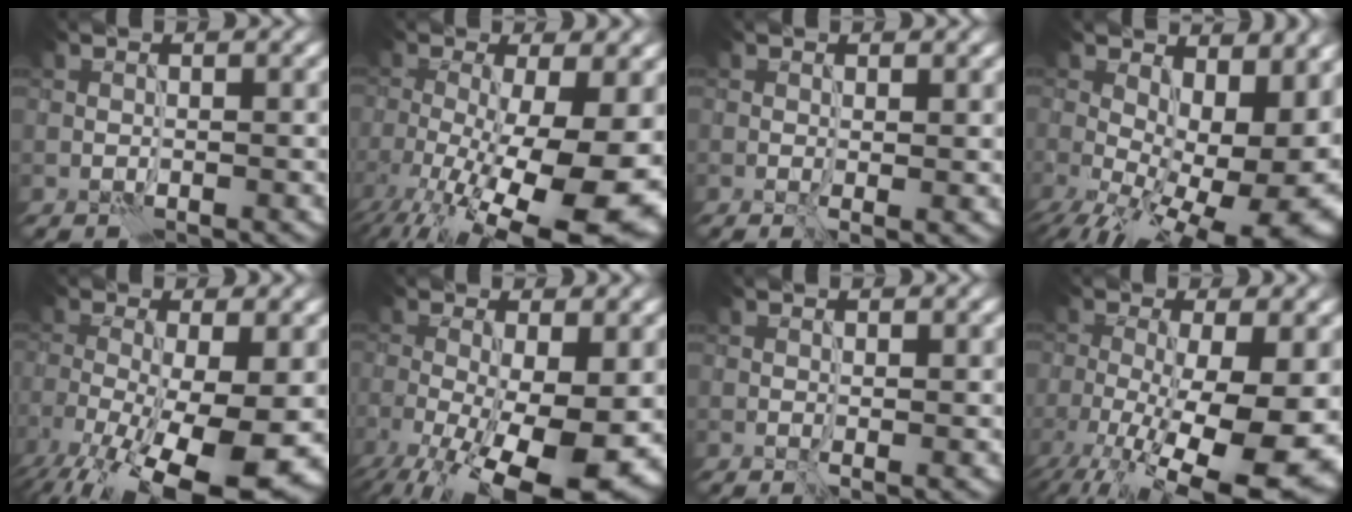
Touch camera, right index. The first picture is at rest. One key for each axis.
{"total": 15.8, "fx": -5.1, "fy": 5.7, "fz": 13.8, "tx": -0.224, "ty": -0.035, "tz": -0.069}
{"total": 1.4, "fx": 0.1, "fy": 0.3, "fz": 1.3, "tx": -0.017, "ty": -0.005, "tz": 0.000}
{"total": 15.4, "fx": -0.9, "fy": 8.3, "fz": 12.9, "tx": -0.188, "ty": -0.039, "tz": 0.019}
{"total": 14.0, "fx": -5.8, "fy": 4.9, "fz": 11.8, "tx": -0.207, "ty": -0.035, "tz": -0.086}
{"total": 13.4, "fx": -4.0, "fy": 5.2, "fz": 11.7, "tx": -0.183, "ty": -0.027, "tz": -0.053}
{"total": 0.8, "fx": 0.1, "fy": 0.2, "fz": 0.7, "tx": -0.009, "ty": -0.002, "tz": 0.000}
{"total": 14.6, "fx": -4.6, "fy": 5.4, "fz": 12.8, "tx": -0.210, "ty": -0.029, "tz": -0.067}